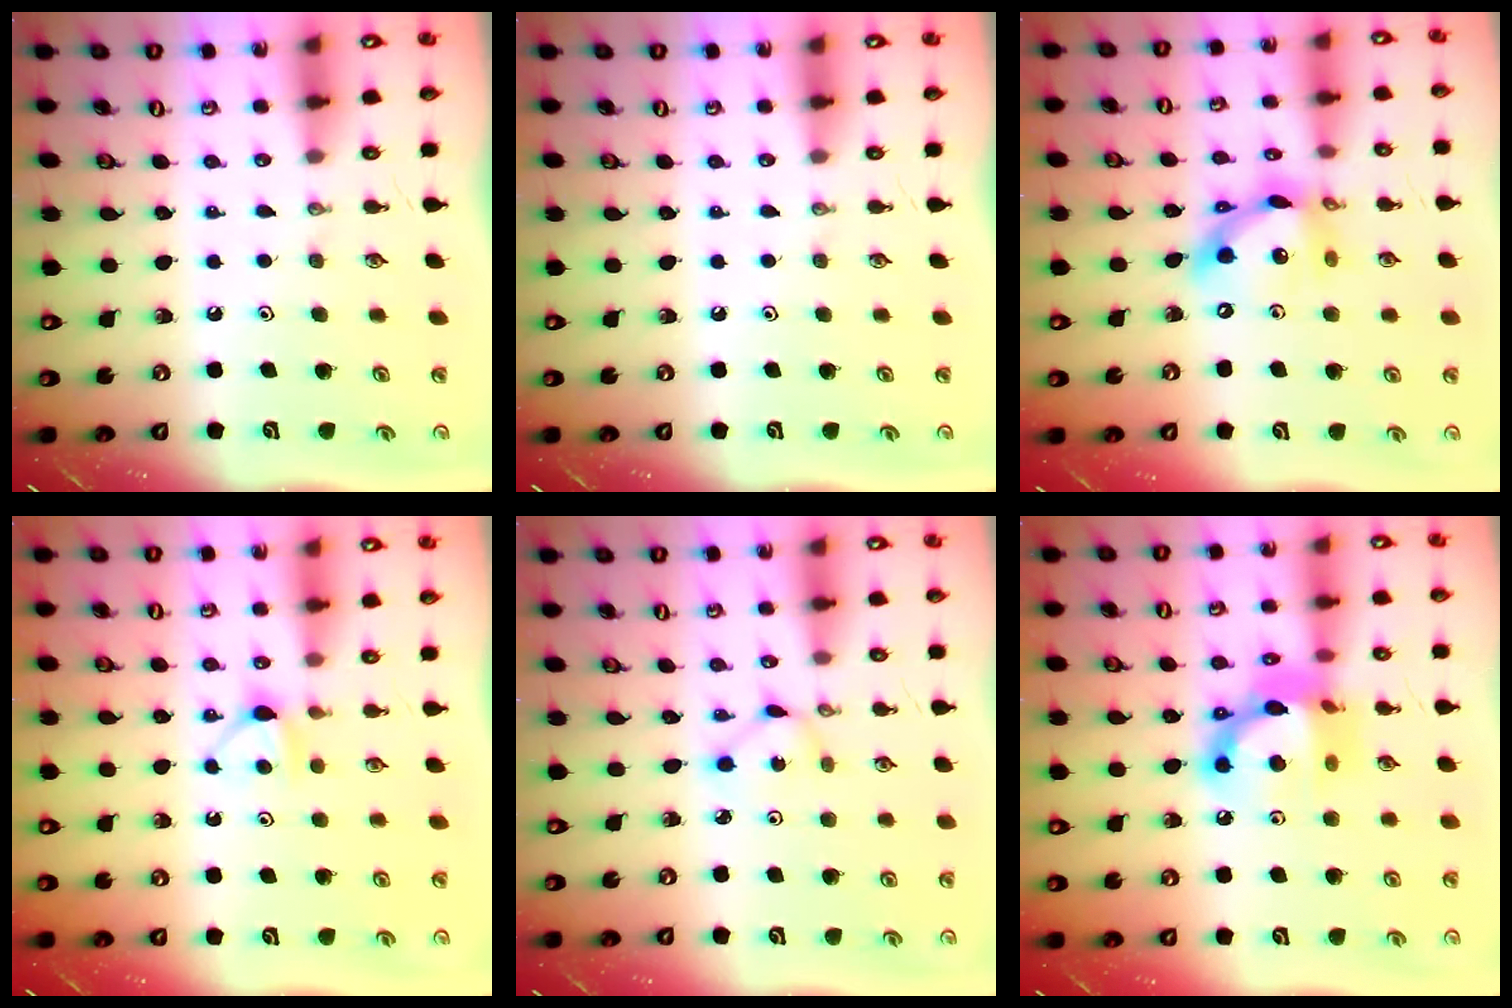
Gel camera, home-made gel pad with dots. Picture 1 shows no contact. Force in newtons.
{"total": 0.0}
{"total": 14.6, "press": 14.6, "slide": 1.0}
{"total": 5.3, "press": 5.3, "slide": 0.4}
{"total": 1.6, "press": 1.6, "slide": 0.2}
{"total": 14.4, "press": 14.4, "slide": 1.1}